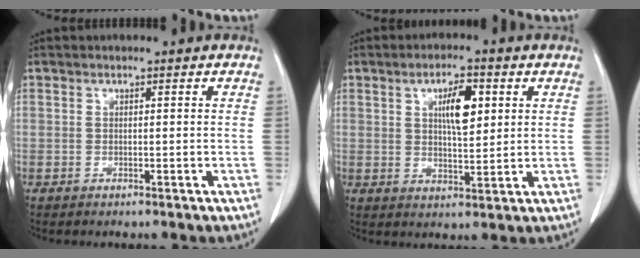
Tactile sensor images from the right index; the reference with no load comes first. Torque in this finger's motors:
{"motor_torque": [0.19, 0.14, 0.13, 0.07]}